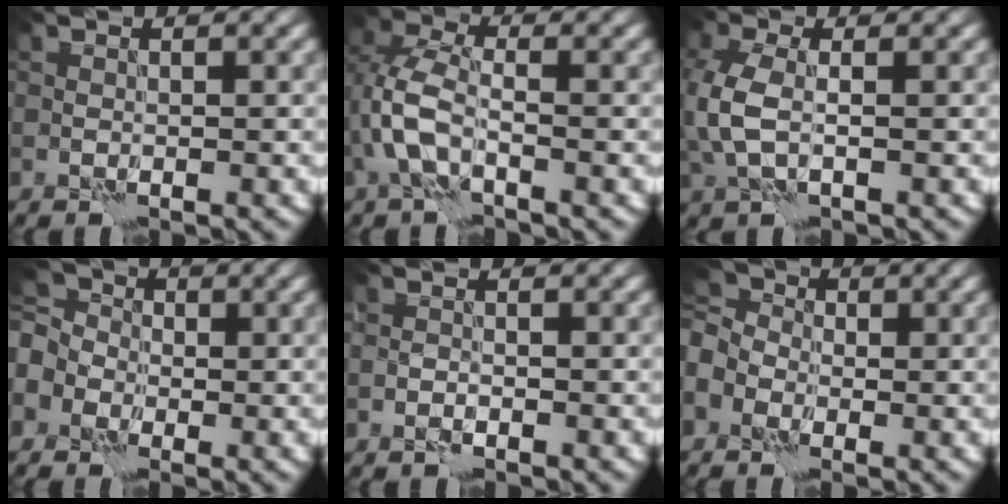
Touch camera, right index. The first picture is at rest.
{"total": 4.0, "force": [-1.2, 1.9, 3.3], "torque": [-0.079, 0.010, -0.032]}
{"total": 3.8, "force": [0.0, 2.0, 3.2], "torque": [-0.091, 0.002, -0.001]}
{"total": 4.6, "force": [-2.0, 3.7, 2.0], "torque": [-0.054, 0.005, -0.041]}
{"total": 0.8, "force": [-0.6, 0.3, 0.4], "torque": [-0.010, 0.001, -0.012]}
{"total": 5.7, "force": [-2.5, 4.2, 2.9], "torque": [-0.078, -0.003, -0.045]}